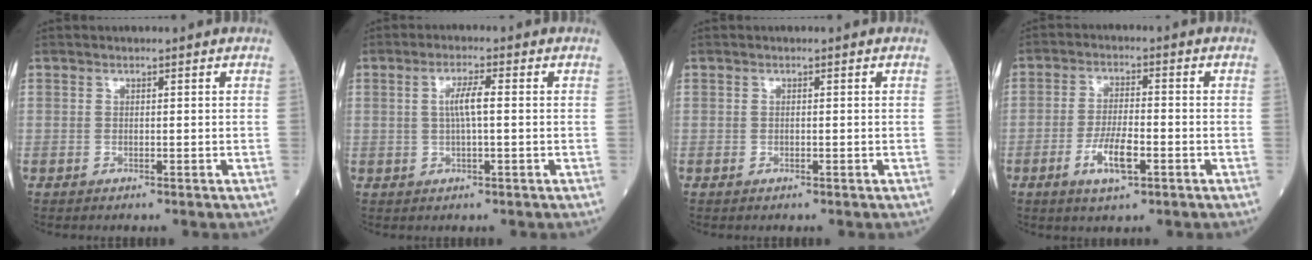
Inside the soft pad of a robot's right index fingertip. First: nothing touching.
{"total": 3.7, "force": [0.3, 0.3, 3.7], "torque": [-0.072, 0.005, 0.006]}
{"total": 0.0}
{"total": 6.2, "force": [-2.6, 1.4, 5.4], "torque": [-0.109, -0.006, -0.045]}